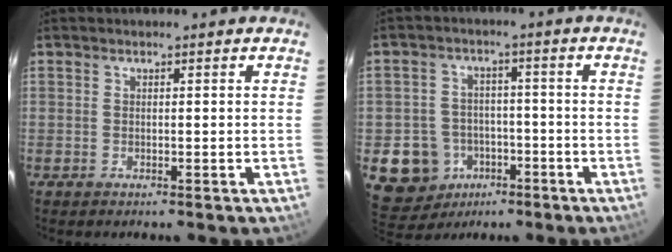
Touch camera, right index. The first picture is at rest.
{"total": 10.7, "force": [-4.4, 9.5, 2.3], "torque": [-0.083, 0.026, -0.052]}